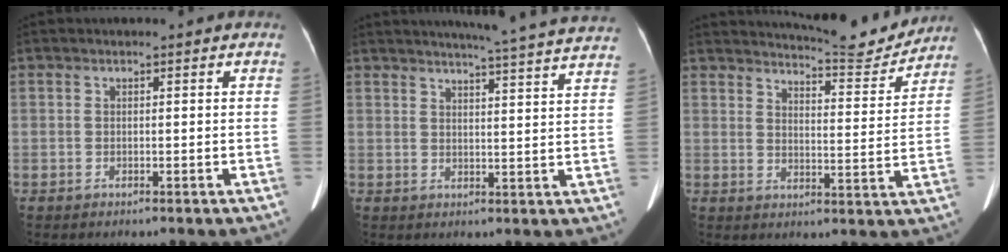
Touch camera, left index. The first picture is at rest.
{"total": 18.5, "force": [17.4, -0.9, 6.5], "torque": [-0.098, -0.043, 0.202]}
{"total": 11.2, "force": [11.0, 0.4, 2.1], "torque": [-0.035, -0.026, 0.143]}